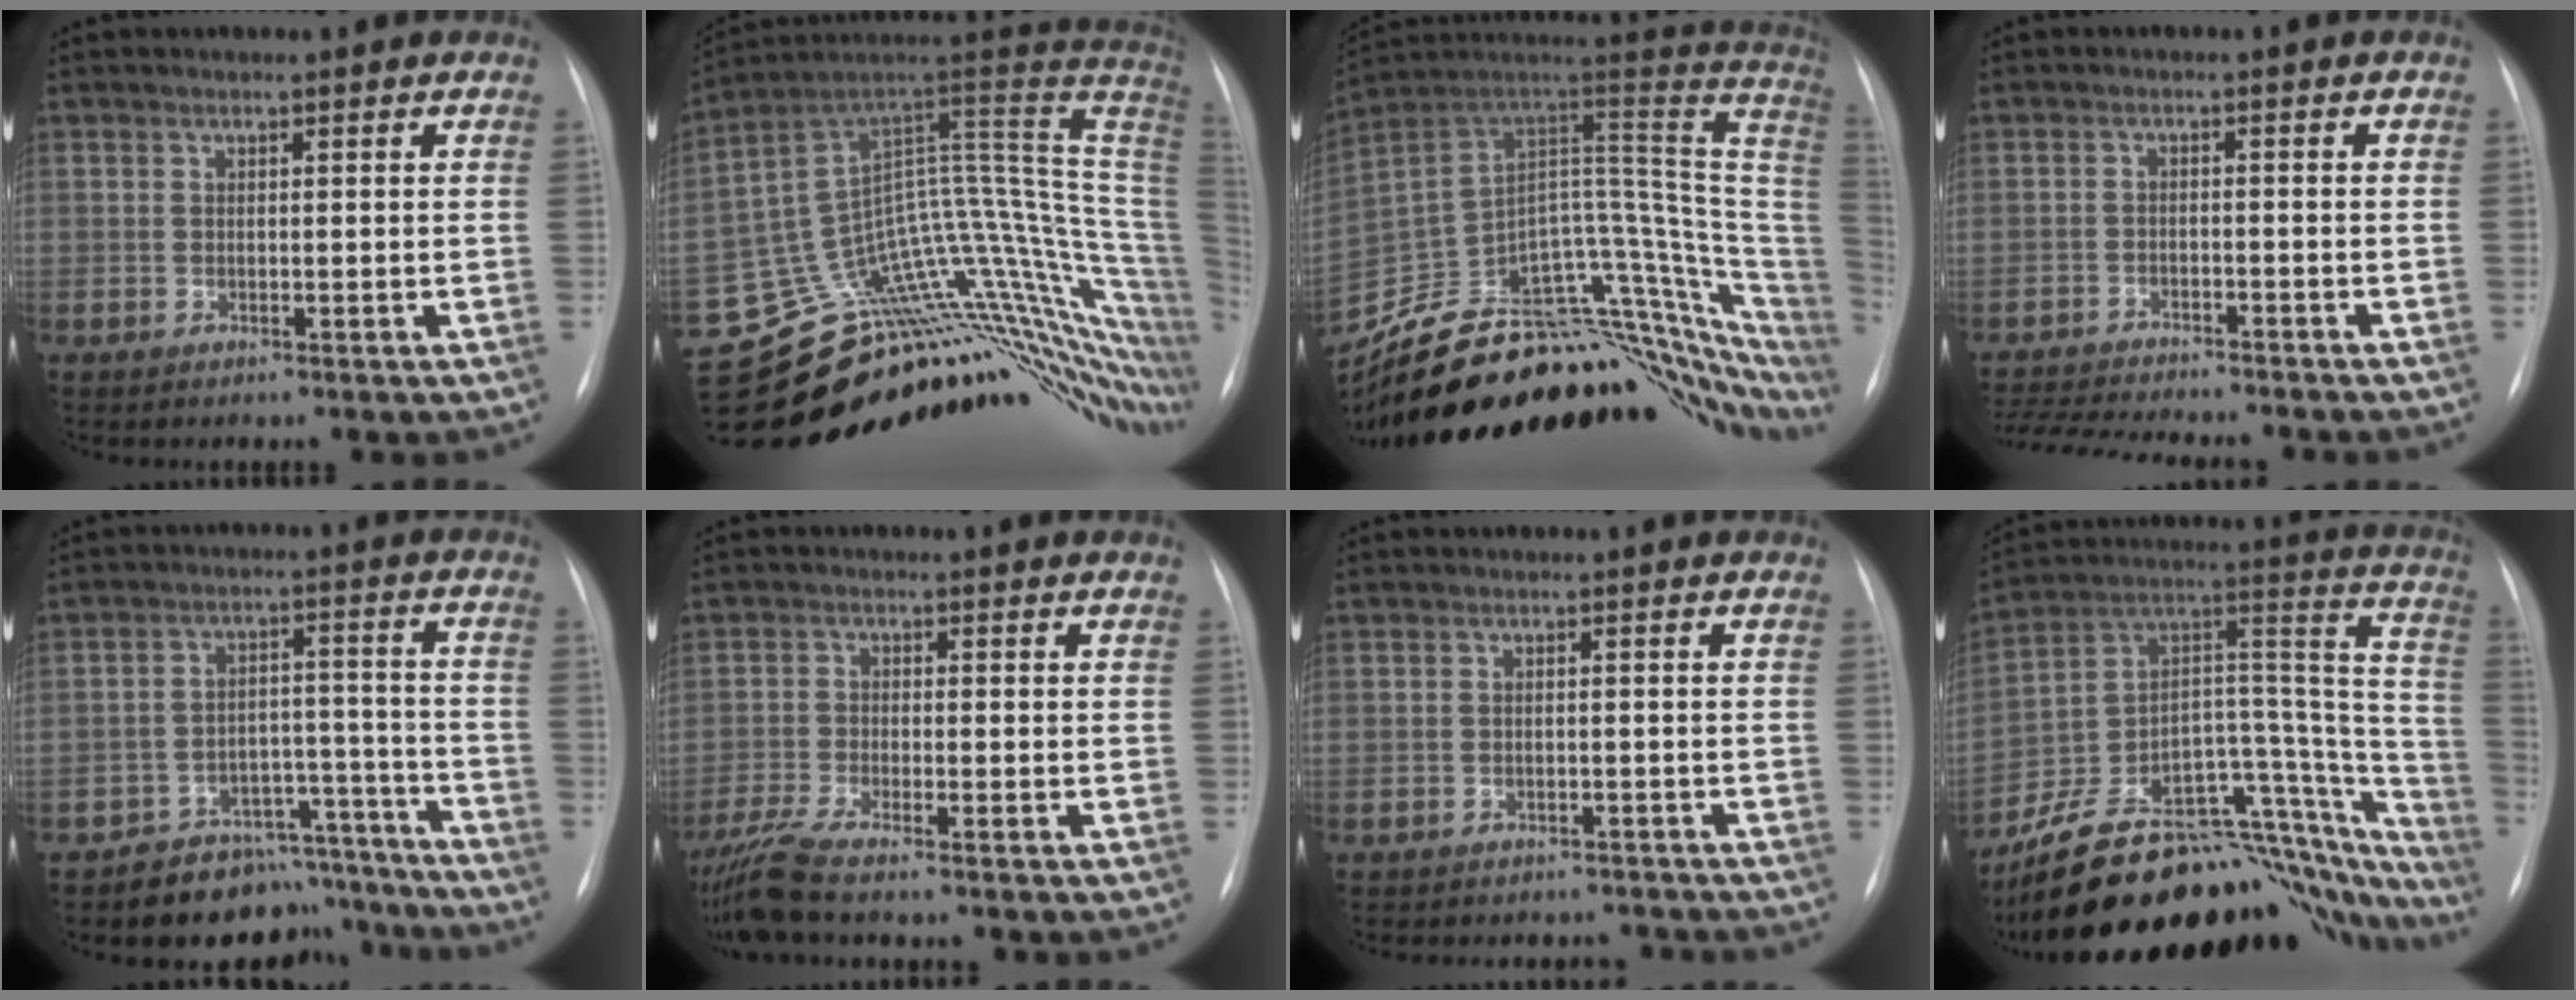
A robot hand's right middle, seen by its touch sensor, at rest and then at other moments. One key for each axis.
{"total": 25.6, "fx": -19.9, "fy": 6.7, "fz": 14.7, "tx": -0.081, "ty": 0.049, "tz": -0.284}
{"total": 32.0, "fx": -25.3, "fy": 7.6, "fz": 17.9, "tx": -0.140, "ty": 0.018, "tz": -0.348}
{"total": 14.3, "fx": -13.1, "fy": 1.9, "fz": 5.6, "tx": -0.107, "ty": -0.012, "tz": -0.189}
{"total": 10.4, "fx": -9.4, "fy": 4.4, "fz": 0.0, "tx": 0.032, "ty": 0.064, "tz": -0.133}
{"total": 6.5, "fx": -5.7, "fy": -0.3, "fz": 3.2, "tx": -0.068, "ty": -0.016, "tz": -0.104}
{"total": 8.7, "fx": -8.1, "fy": 2.7, "fz": 1.7, "tx": -0.025, "ty": 0.011, "tz": -0.091}
{"total": 35.6, "fx": -28.9, "fy": 11.6, "fz": 17.3, "tx": -0.185, "ty": 0.018, "tz": -0.412}